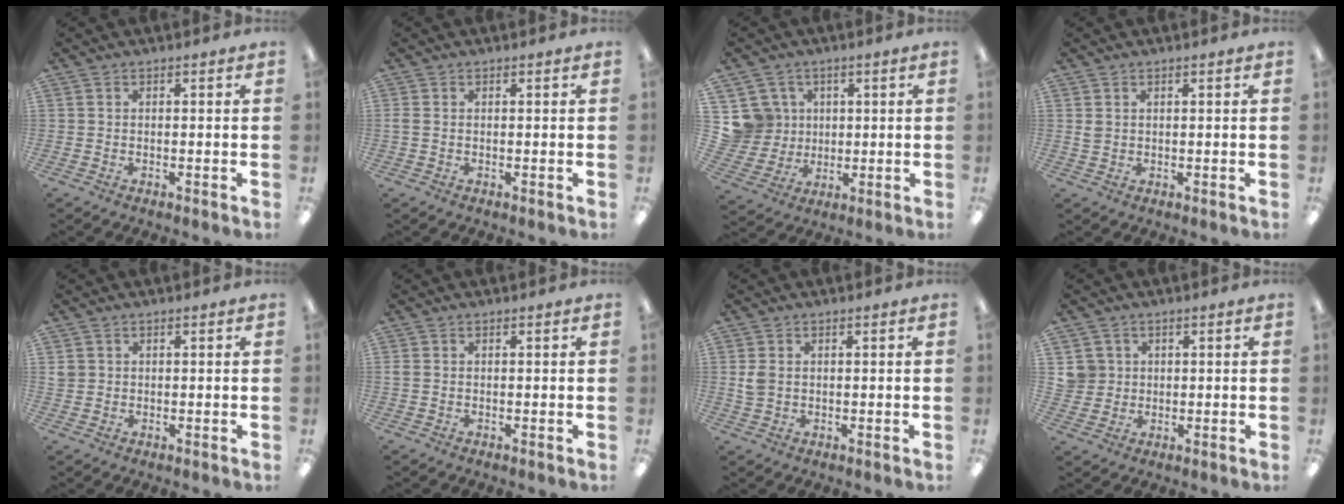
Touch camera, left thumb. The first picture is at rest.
{"total": 1.0, "force": [0.3, 0.4, 0.8], "torque": [-0.018, 0.004, 0.004]}
{"total": 9.3, "force": [3.3, 8.7, 0.7], "torque": [-0.034, -0.010, 0.073]}
{"total": 1.6, "force": [0.8, 1.1, 1.0], "torque": [-0.022, 0.004, 0.013]}
{"total": 1.8, "force": [0.8, 1.5, 0.4], "torque": [-0.011, 0.002, 0.014]}
{"total": 0.8, "force": [0.3, 0.5, 0.6], "torque": [-0.013, 0.005, 0.004]}
{"total": 2.9, "force": [0.8, 2.0, 1.8], "torque": [-0.038, 0.004, 0.014]}
{"total": 5.1, "force": [1.6, 4.8, 0.2], "torque": [-0.006, 0.002, 0.031]}